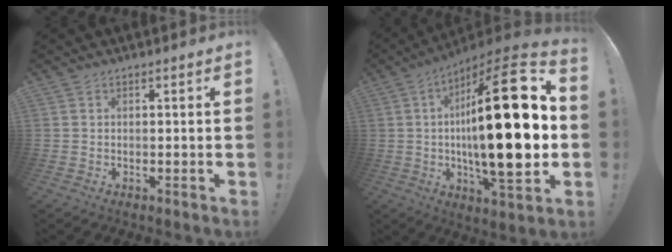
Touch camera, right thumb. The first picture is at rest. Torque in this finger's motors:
{"motor_torque": [1.67, 3.33, 2.77, 0.00, 0.62]}